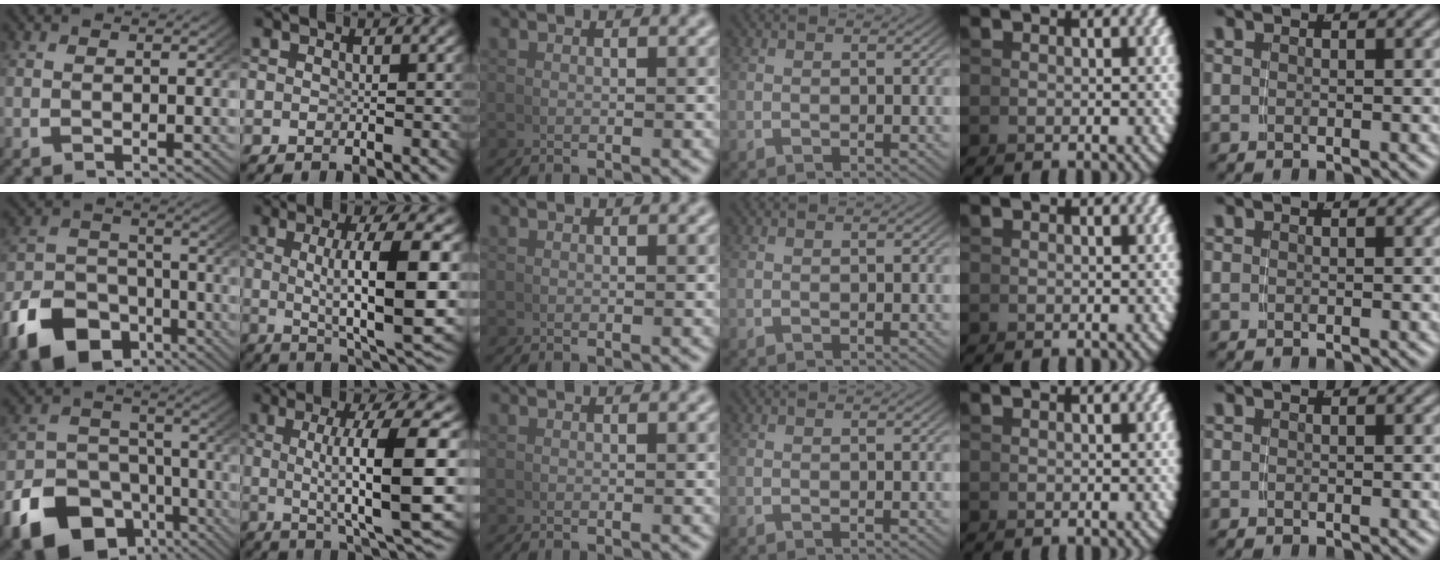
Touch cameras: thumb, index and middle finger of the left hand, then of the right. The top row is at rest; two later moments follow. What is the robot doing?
{"motion": "grasp_and_lifting", "object": "coin"}